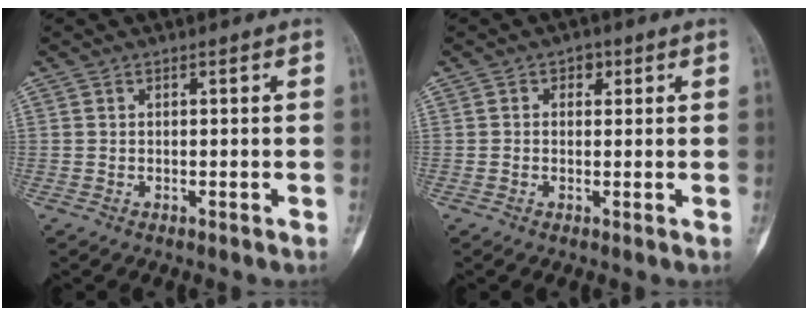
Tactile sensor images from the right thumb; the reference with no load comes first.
{"total": 1.8, "force": [0.7, 1.3, 0.9], "torque": [-0.001, 0.002, 0.003]}